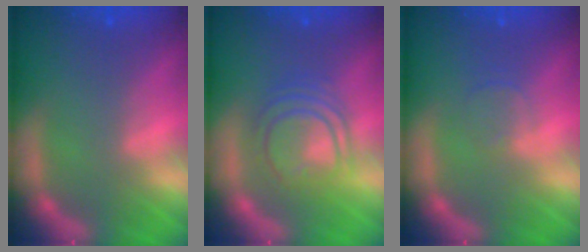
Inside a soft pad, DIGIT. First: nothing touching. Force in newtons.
{"total": 6.0}
{"total": 1.4}